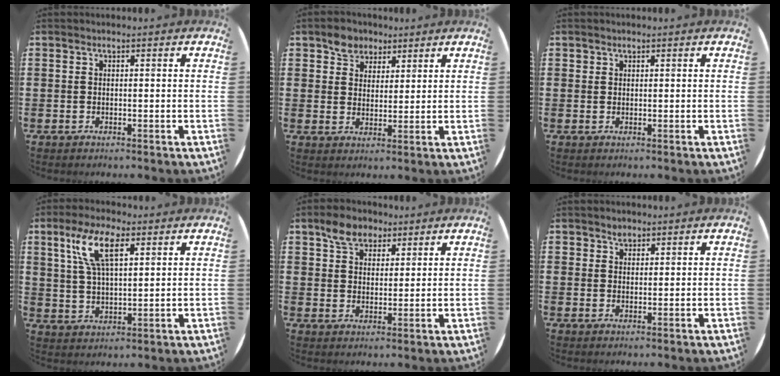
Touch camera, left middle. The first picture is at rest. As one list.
[{"total": 4.0, "force": [3.0, 2.6, 0.2], "torque": [-0.006, 0.007, 0.056]}, {"total": 0.7, "force": [0.5, 0.4, -0.1], "torque": [0.011, 0.002, 0.008]}, {"total": 8.2, "force": [4.5, 3.1, 6.2], "torque": [-0.135, 0.012, 0.078]}, {"total": 4.7, "force": [3.5, 2.9, 1.2], "torque": [-0.020, 0.004, 0.064]}, {"total": 1.7, "force": [1.4, 0.9, 0.1], "torque": [0.006, -0.001, 0.026]}]